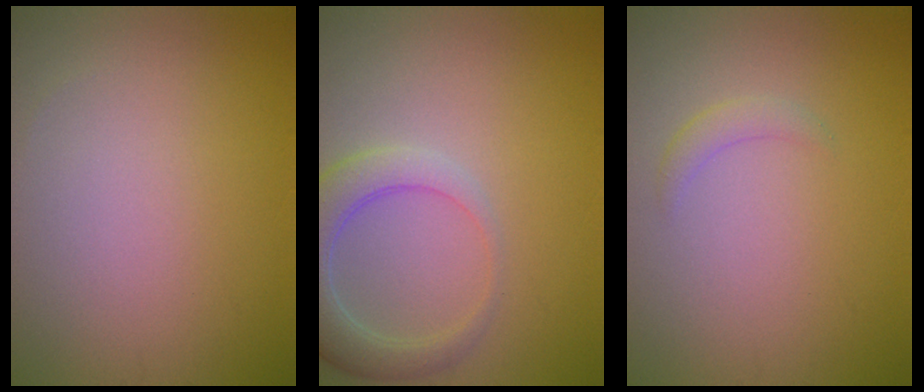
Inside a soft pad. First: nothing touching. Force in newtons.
{"total": 4.3, "press": 4.2, "slide": 0.6}
{"total": 1.2, "press": 1.2, "slide": 0.1}